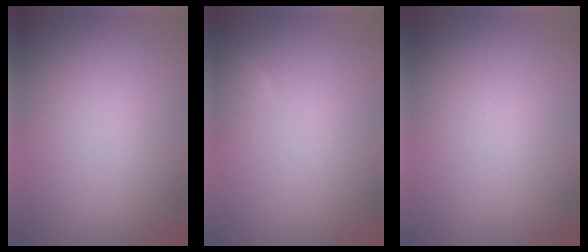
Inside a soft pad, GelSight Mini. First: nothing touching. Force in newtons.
{"total": 1.4, "press": 1.4, "slide": 0.1}
{"total": 0.0}